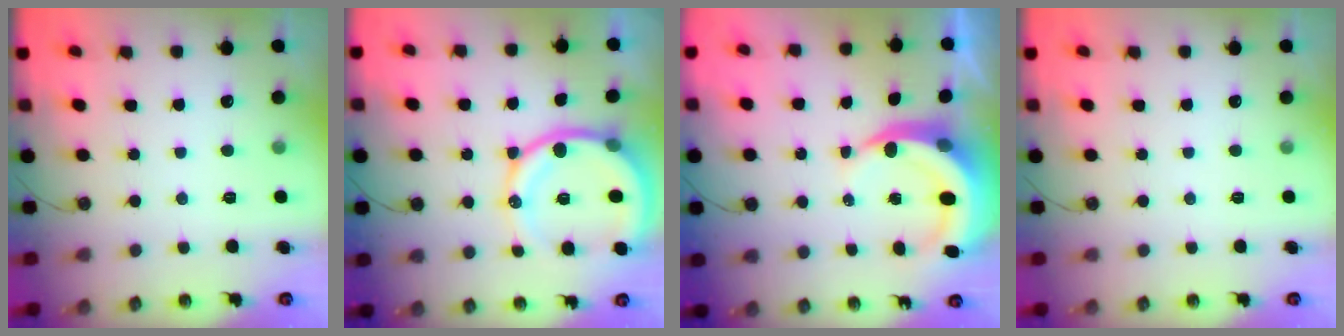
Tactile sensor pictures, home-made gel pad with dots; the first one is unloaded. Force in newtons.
{"total": 16.7, "press": 16.6, "slide": 2.3}
{"total": 9.0, "press": 8.8, "slide": 1.5}
{"total": 0.0}